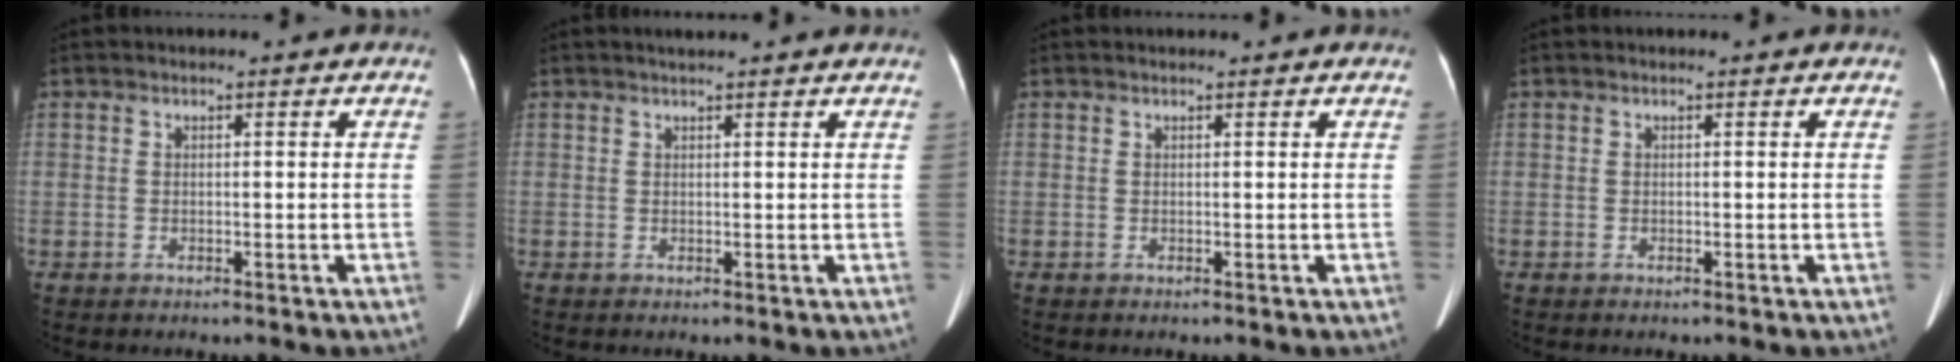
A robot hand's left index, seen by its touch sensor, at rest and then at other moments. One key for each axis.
{"total": 2.7, "fx": 2.4, "fy": -0.3, "fz": 1.2, "tx": -0.016, "ty": 0.018, "tz": 0.033}
{"total": 0.7, "fx": 0.7, "fy": 0.0, "fz": 0.1, "tx": 0.000, "ty": 0.009, "tz": 0.010}
{"total": 0.0}